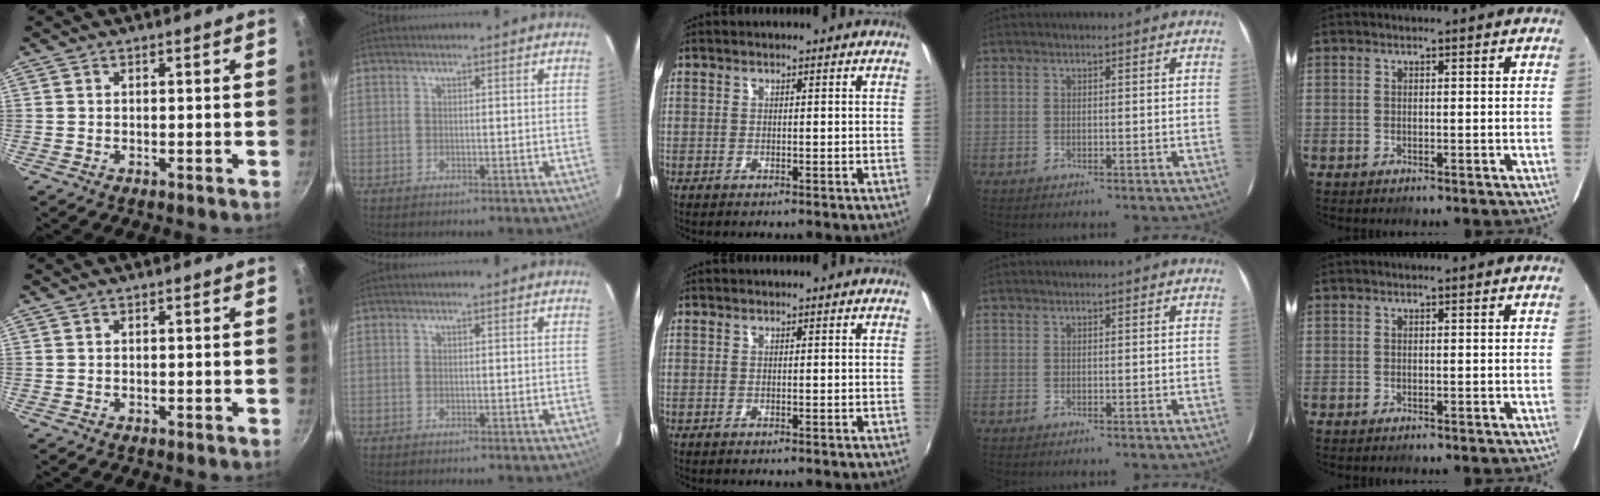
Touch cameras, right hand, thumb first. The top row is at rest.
{}